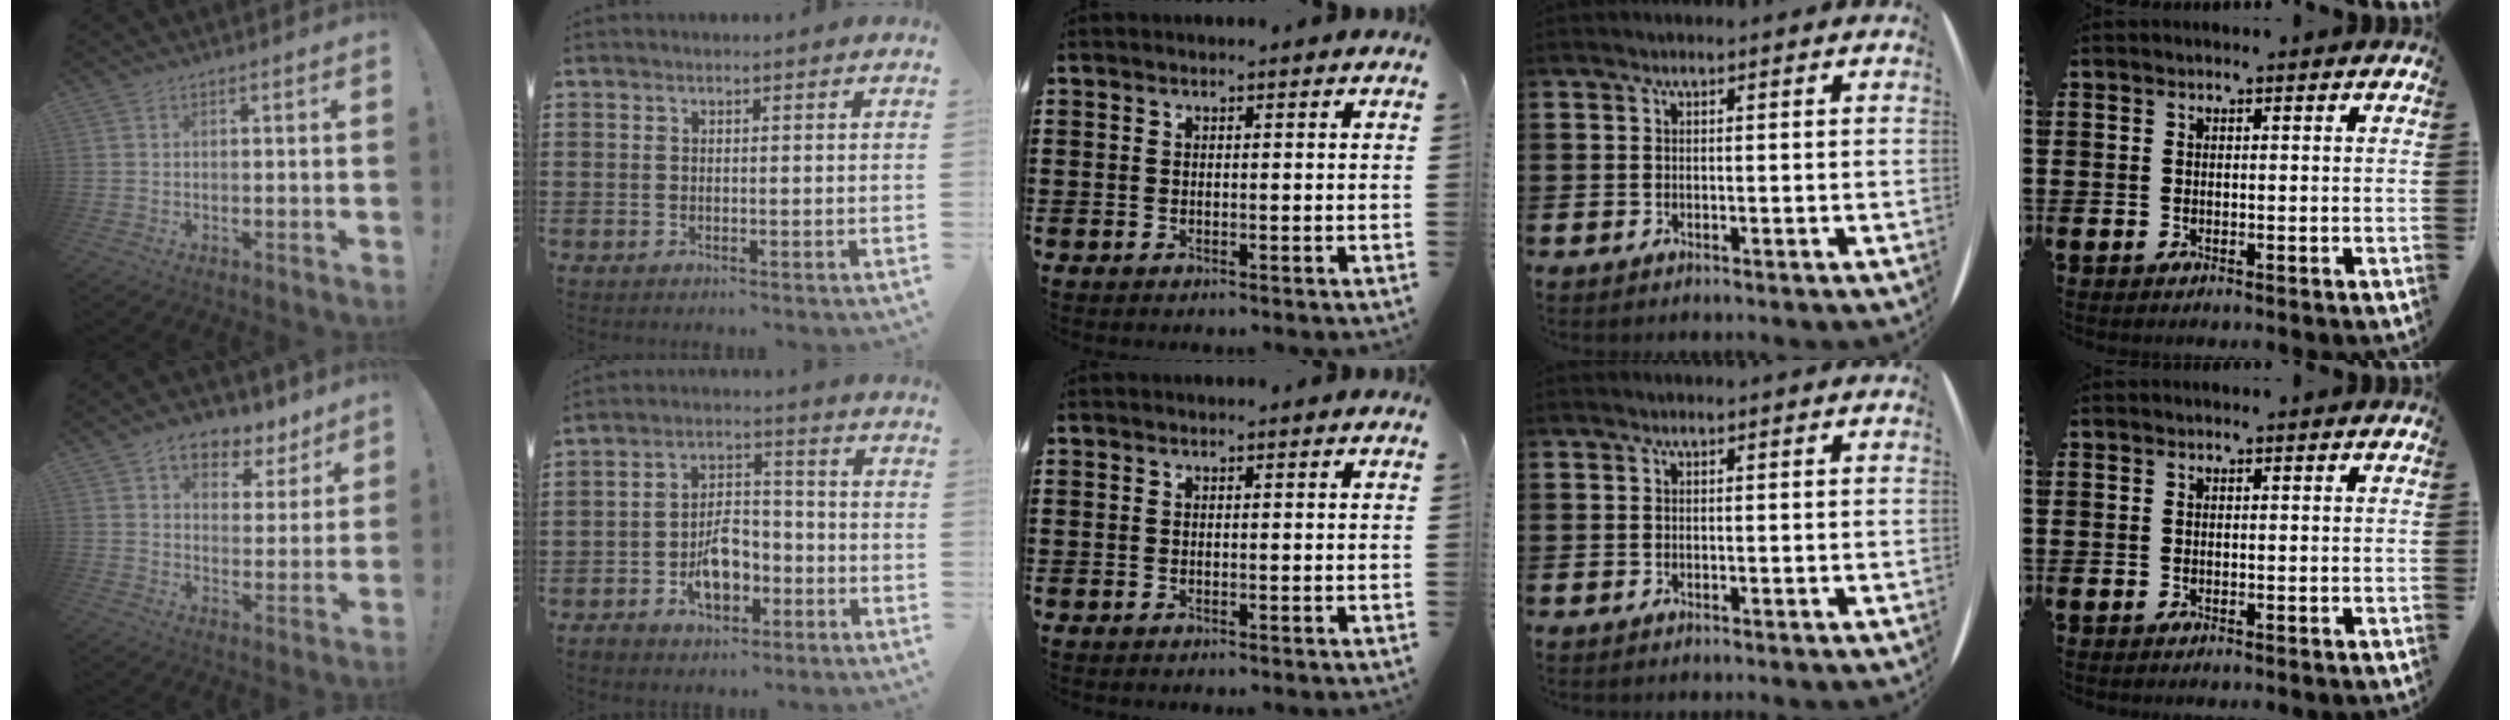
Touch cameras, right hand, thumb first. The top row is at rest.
{"thumb": {"total": 9.2, "force": [6.2, 5.5, 4.0], "torque": [-0.055, -0.039, 0.114]}, "index": {"total": 7.4, "force": [-3.2, 4.5, 4.9], "torque": [-0.085, 0.013, -0.061]}}